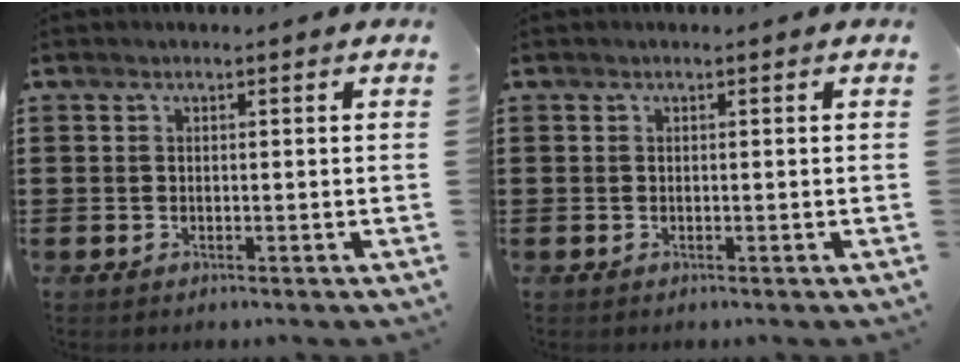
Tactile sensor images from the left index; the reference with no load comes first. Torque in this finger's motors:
{"motor_torque": [0.14, 0.25, -0.02, -0.01]}